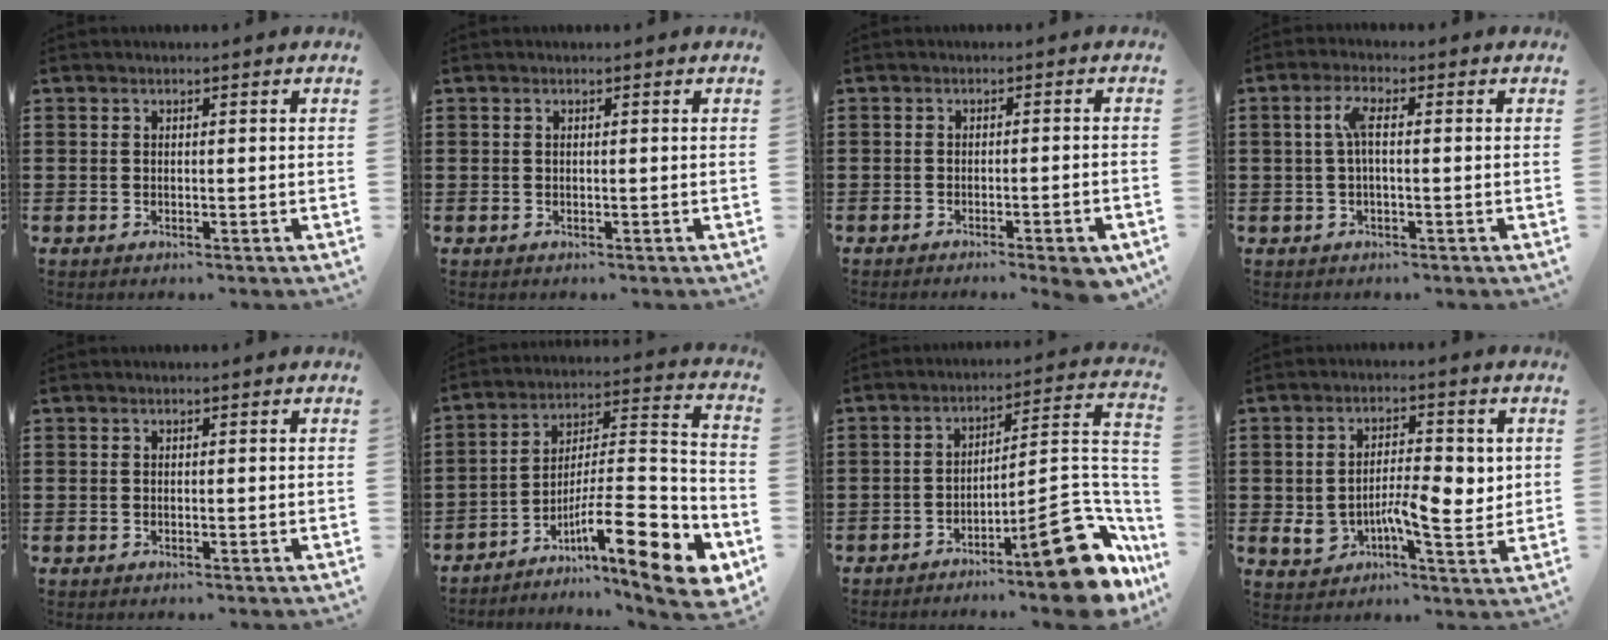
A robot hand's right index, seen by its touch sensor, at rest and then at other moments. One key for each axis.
{"total": 0.0}
{"total": 2.5, "fx": -1.9, "fy": -0.1, "fz": 1.6, "tx": -0.024, "ty": -0.003, "tz": -0.033}
{"total": 3.6, "fx": 0.1, "fy": 0.9, "fz": 3.5, "tx": -0.075, "ty": 0.003, "tz": -0.003}
{"total": 0.0}
{"total": 14.8, "fx": -8.1, "fy": 3.1, "fz": 11.9, "tx": -0.166, "ty": 0.011, "tz": -0.141}
{"total": 15.4, "fx": -9.4, "fy": 4.0, "fz": 11.5, "tx": -0.128, "ty": 0.030, "tz": -0.157}
{"total": 8.5, "fx": -1.0, "fy": 4.3, "fz": 7.3, "tx": -0.110, "ty": 0.005, "tz": -0.023}